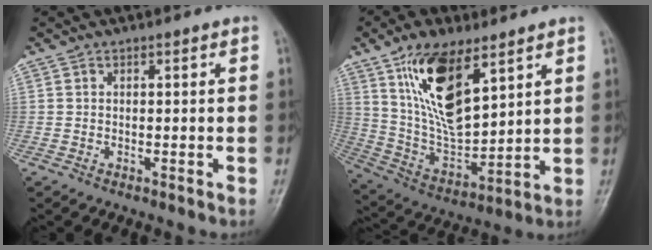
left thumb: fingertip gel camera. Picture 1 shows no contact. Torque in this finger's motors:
{"motor_torque": [2.49, 1.83, 2.03, -0.76, 0.42]}